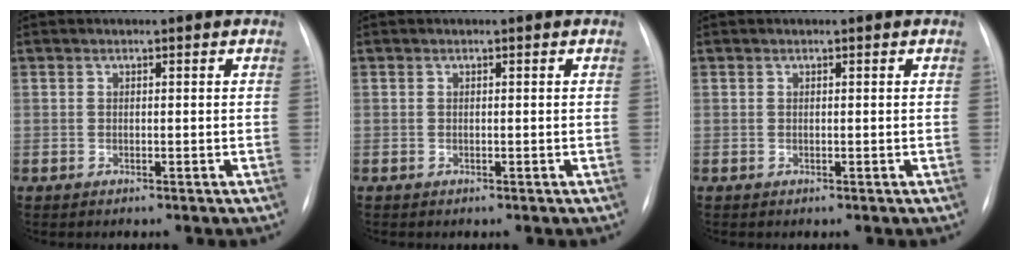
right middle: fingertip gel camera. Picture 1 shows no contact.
{"total": 0.0}
{"total": 0.0}